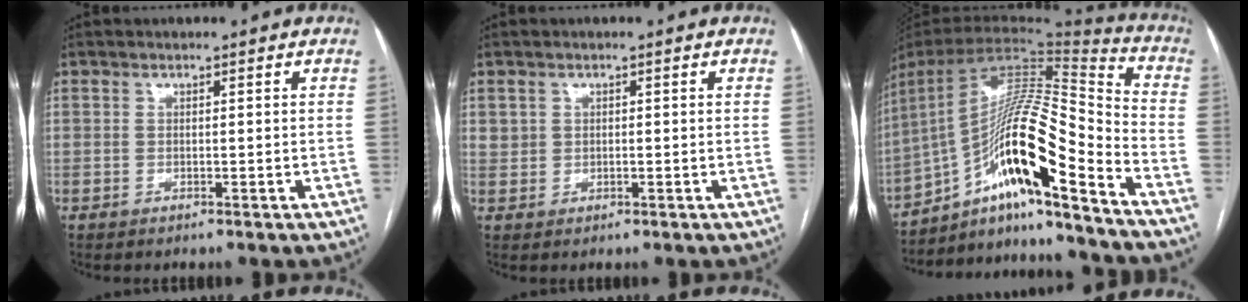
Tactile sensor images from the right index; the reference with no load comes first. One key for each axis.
{"total": 1.7, "fx": 0.6, "fy": 1.5, "fz": 0.2, "tx": 0.004, "ty": 0.007, "tz": 0.010}
{"total": 19.7, "fx": -11.0, "fy": 0.8, "fz": 16.4, "tx": -0.287, "ty": 0.019, "tz": -0.190}